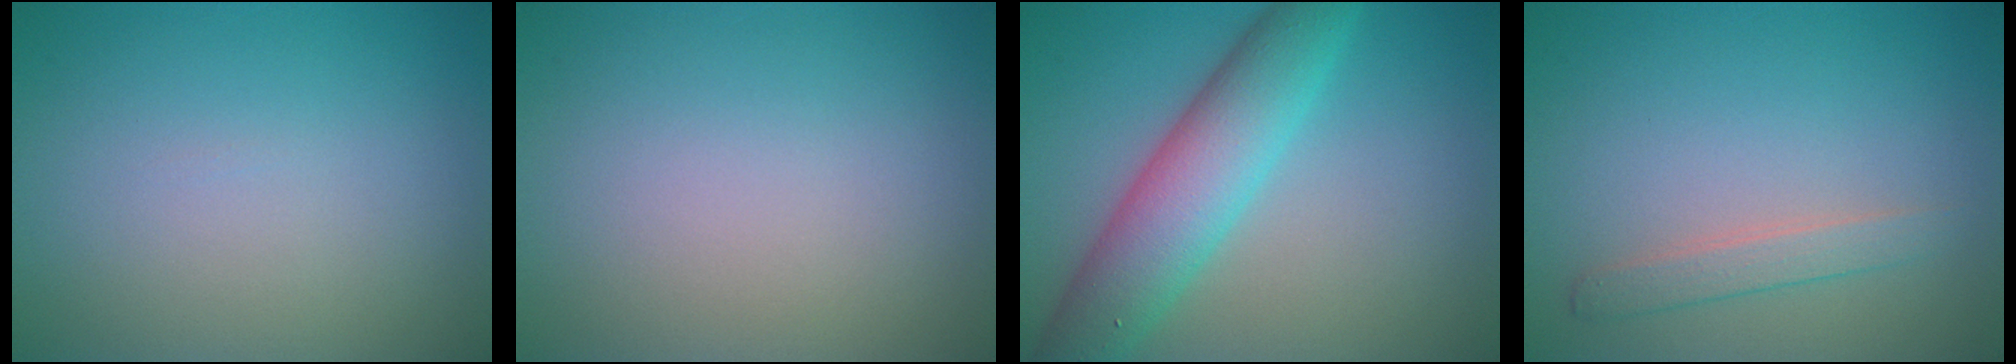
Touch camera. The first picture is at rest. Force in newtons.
{"total": 0.0}
{"total": 7.0, "press": 7.0, "slide": 0.2}
{"total": 1.7, "press": 1.7, "slide": 0.0}